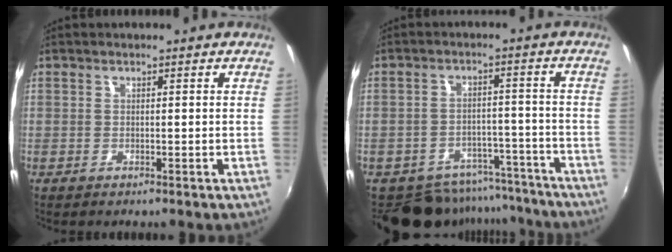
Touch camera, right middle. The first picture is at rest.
{"total": 12.8, "force": [-11.3, 5.5, 2.2], "torque": [-0.044, 0.032, -0.142]}